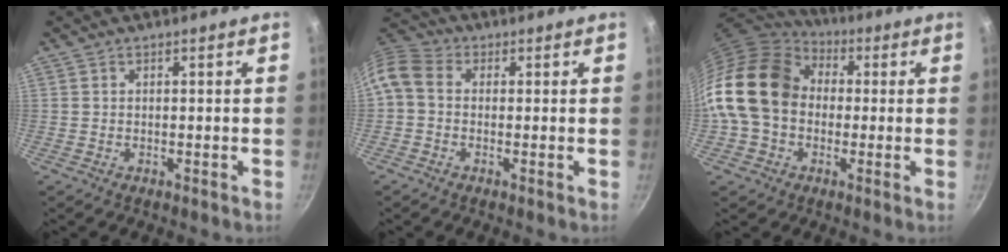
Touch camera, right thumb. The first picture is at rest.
{"total": 7.9, "force": [-0.5, 6.0, 5.0], "torque": [-0.113, 0.031, -0.026]}
{"total": 20.0, "force": [0.9, 15.3, 12.8], "torque": [-0.235, 0.045, 0.004]}